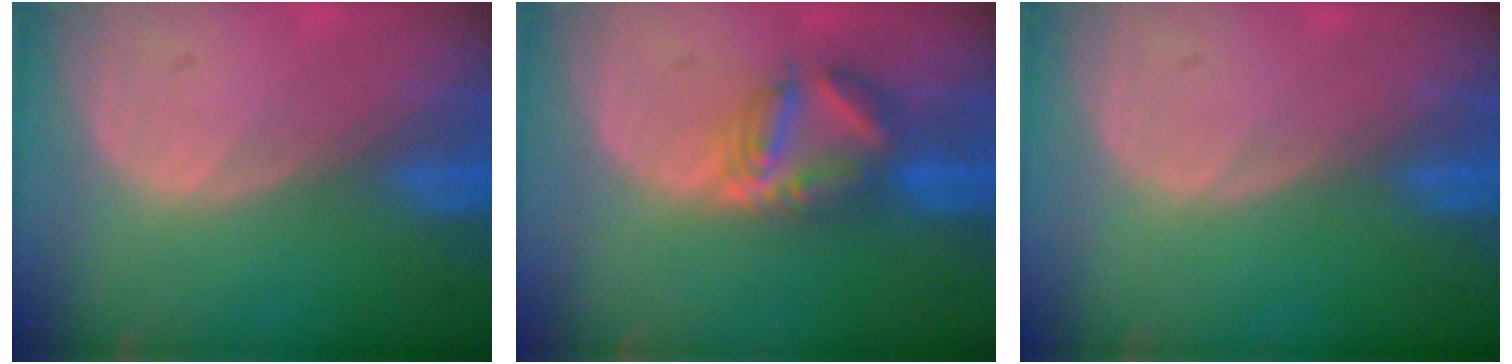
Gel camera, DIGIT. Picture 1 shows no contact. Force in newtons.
{"total": 6.0, "press": 5.9, "slide": 0.7}
{"total": 0.0}